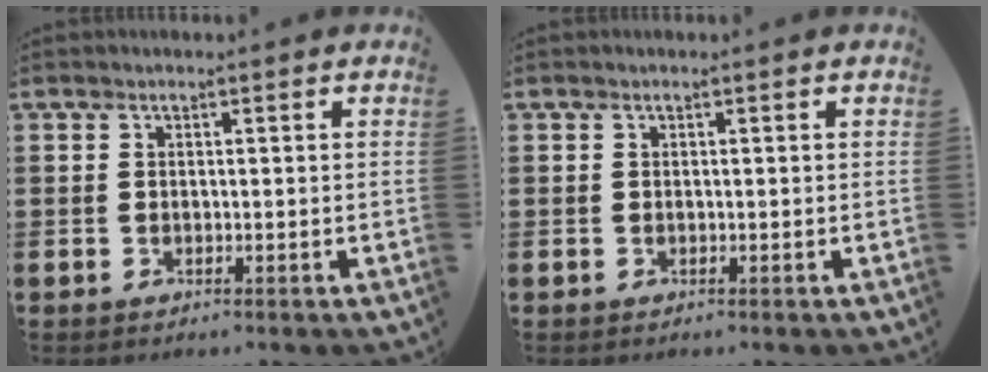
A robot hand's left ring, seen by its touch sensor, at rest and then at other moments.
{"total": 0.0}